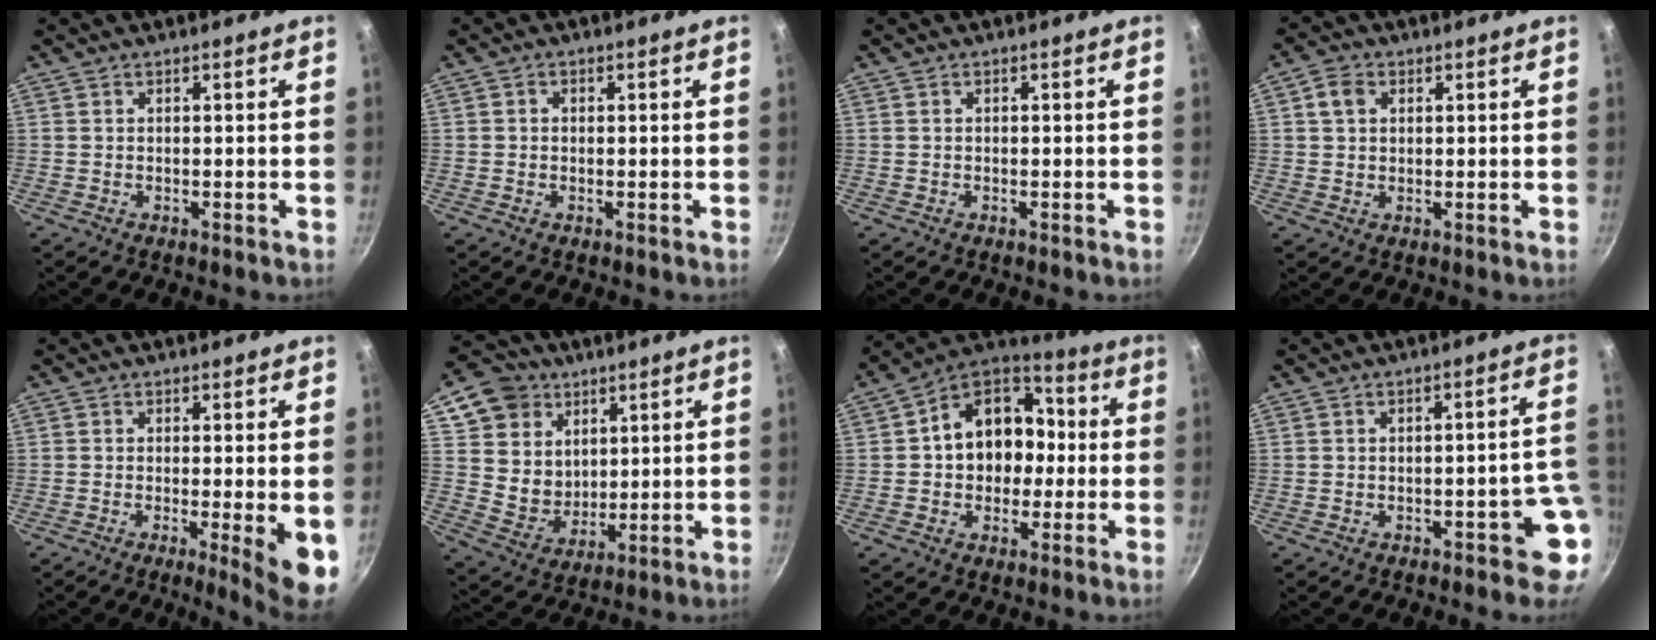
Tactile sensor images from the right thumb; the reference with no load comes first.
{"total": 0.9, "force": [0.0, 0.8, 0.4], "torque": [-0.006, 0.005, -0.001]}
{"total": 0.0}
{"total": 3.8, "force": [1.2, 3.0, 2.1], "torque": [-0.029, 0.003, 0.018]}
{"total": 7.2, "force": [-1.4, 0.9, 7.0], "torque": [-0.093, -0.010, -0.016]}
{"total": 13.2, "force": [5.9, 10.8, 4.6], "torque": [-0.046, -0.019, 0.116]}
{"total": 15.5, "force": [0.1, 12.4, 9.2], "torque": [-0.096, 0.045, -0.014]}
{"total": 5.7, "force": [-1.9, 2.5, 4.8], "torque": [-0.016, 0.036, -0.020]}